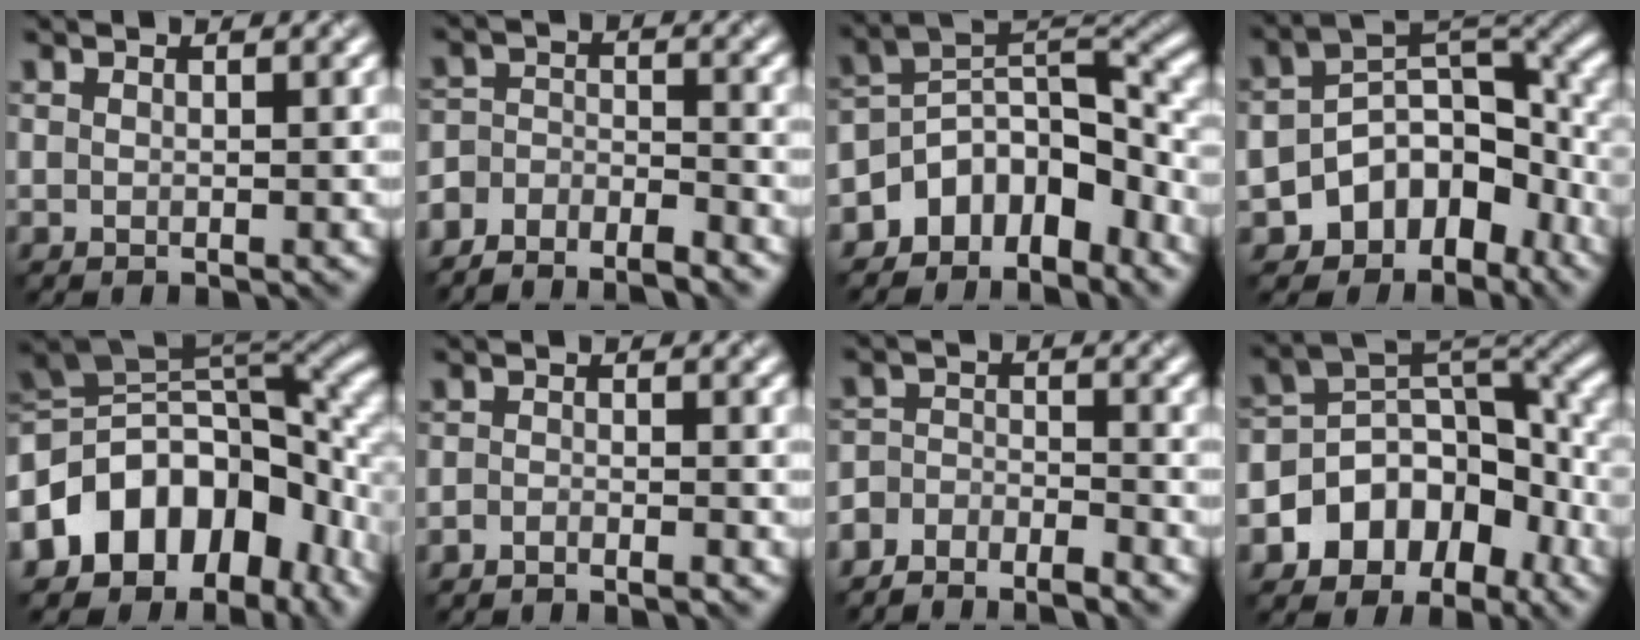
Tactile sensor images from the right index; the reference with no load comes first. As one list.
[{"total": 5.5, "force": [-5.2, 1.3, 1.2], "torque": [-0.022, -0.008, -0.094]}, {"total": 6.8, "force": [-4.3, 3.9, 3.6], "torque": [-0.035, 0.010, -0.088]}, {"total": 8.2, "force": [-4.1, 5.7, 4.3], "torque": [-0.047, 0.003, -0.075]}, {"total": 13.8, "force": [-3.9, 9.2, 9.4], "torque": [-0.157, 0.015, -0.076]}, {"total": 1.6, "force": [-1.5, 0.1, 0.5], "torque": [-0.015, 0.001, -0.030]}, {"total": 4.9, "force": [-4.7, 1.0, 1.0], "torque": [-0.018, -0.006, -0.088]}, {"total": 9.0, "force": [-3.8, 6.5, 4.9], "torque": [-0.070, 0.011, -0.073]}]